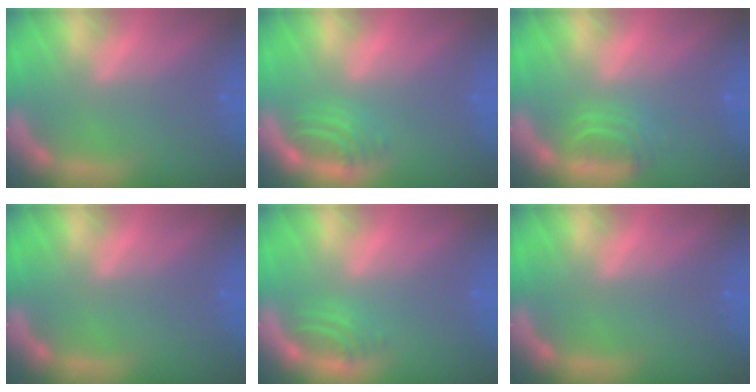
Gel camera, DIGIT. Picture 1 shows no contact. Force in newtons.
{"total": 2.5}
{"total": 2.5}
{"total": 0.0}
{"total": 2.0}
{"total": 0.0}